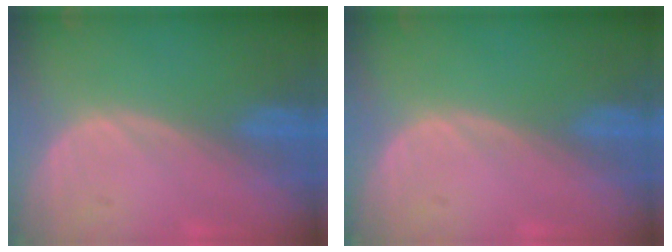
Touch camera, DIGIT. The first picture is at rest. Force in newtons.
{"total": 0.0}